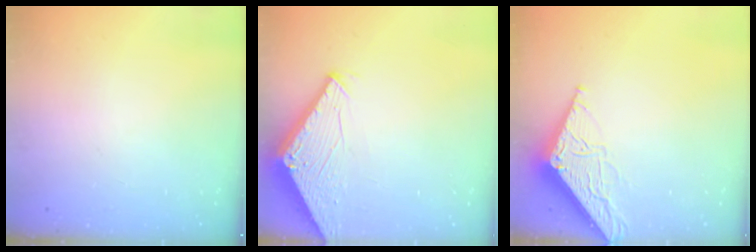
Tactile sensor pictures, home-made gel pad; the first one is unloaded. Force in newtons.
{"total": 3.0, "press": 3.0, "slide": 0.2}
{"total": 6.8, "press": 6.8, "slide": 0.5}